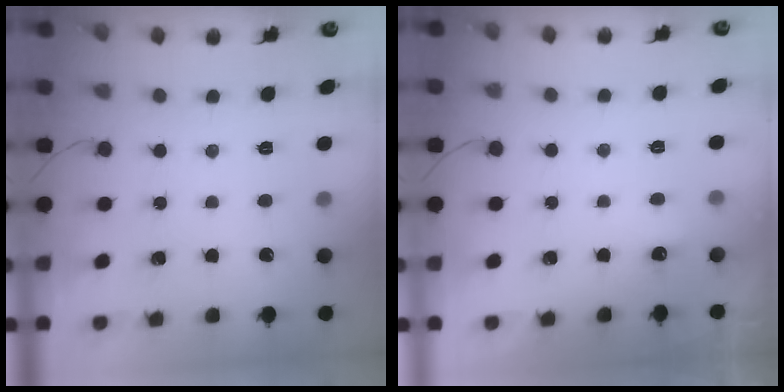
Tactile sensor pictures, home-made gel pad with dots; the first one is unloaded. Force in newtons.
{"total": 3.3, "press": 1.1, "slide": 3.1}